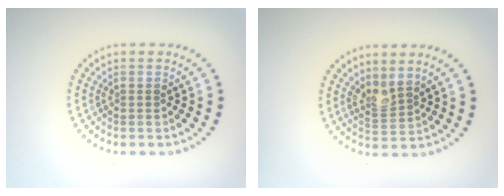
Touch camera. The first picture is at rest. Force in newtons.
{"total": 2.1, "press": 1.6, "slide": 1.4}